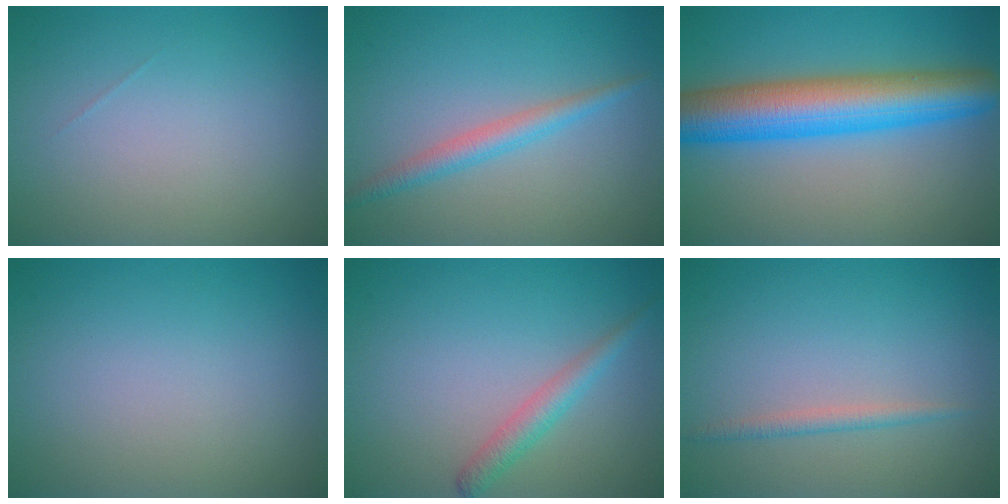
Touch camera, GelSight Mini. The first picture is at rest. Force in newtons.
{"total": 2.3, "press": 2.3, "slide": 0.1}
{"total": 9.4, "press": 9.4, "slide": 0.1}
{"total": 0.0}
{"total": 2.2, "press": 2.2, "slide": 0.1}
{"total": 1.2, "press": 1.2, "slide": 0.1}